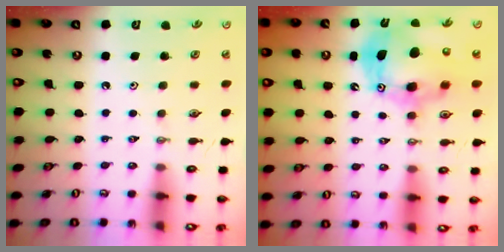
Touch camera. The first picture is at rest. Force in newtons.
{"total": 15.5, "press": 15.3, "slide": 2.8}